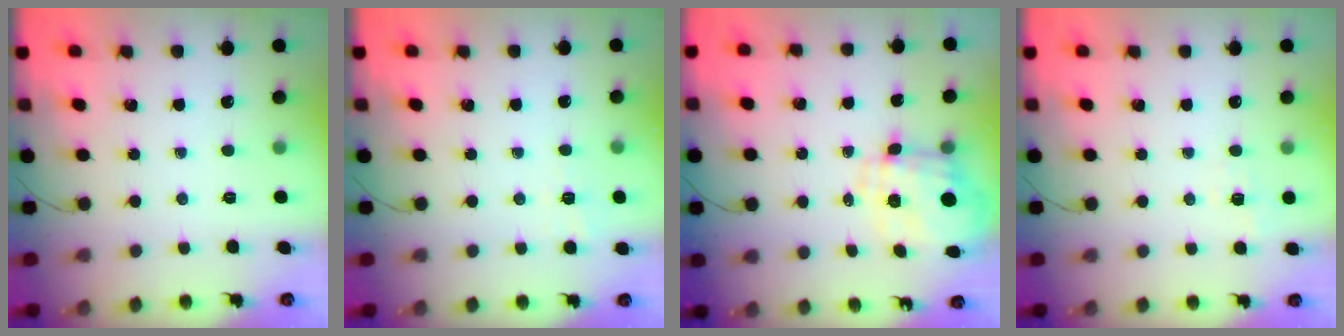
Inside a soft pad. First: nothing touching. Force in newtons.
{"total": 2.7, "press": 2.3, "slide": 1.5}
{"total": 3.6, "press": 3.2, "slide": 1.6}
{"total": 2.6, "press": 2.1, "slide": 1.6}